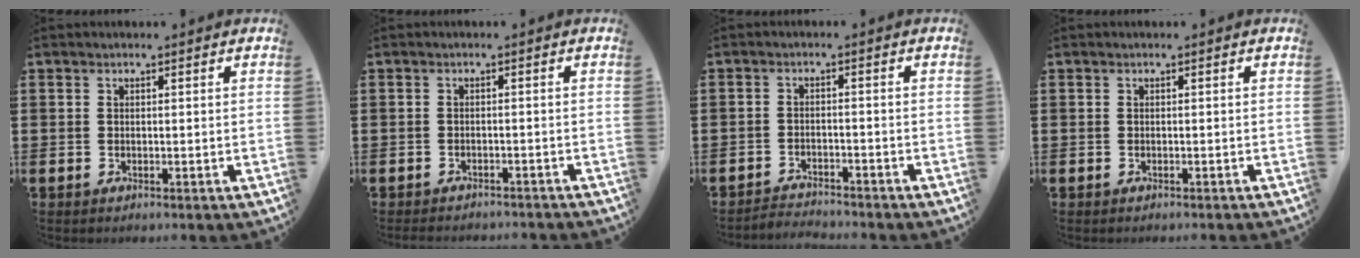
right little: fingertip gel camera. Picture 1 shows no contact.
{"total": 1.2, "force": [-1.2, 0.0, 0.0], "torque": [-0.004, 0.001, -0.026]}
{"total": 2.3, "force": [-2.3, 0.0, -0.3], "torque": [-0.002, 0.003, -0.051]}
{"total": 0.0}